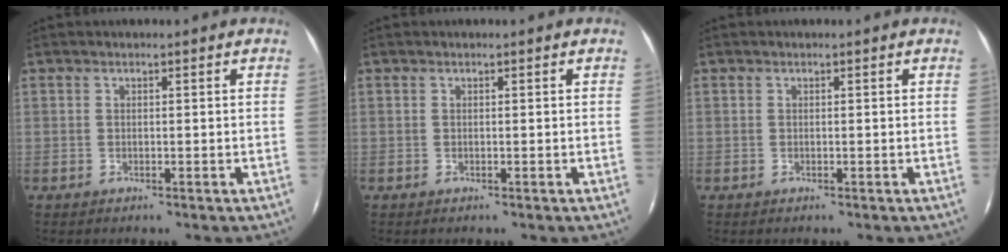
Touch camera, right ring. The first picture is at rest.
{"total": 0.0}
{"total": 0.0}